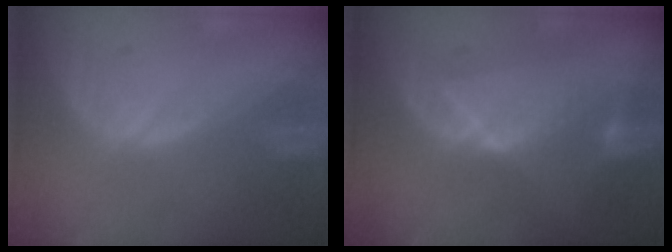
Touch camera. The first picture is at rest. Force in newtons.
{"total": 7.8, "press": 7.4, "slide": 2.6}